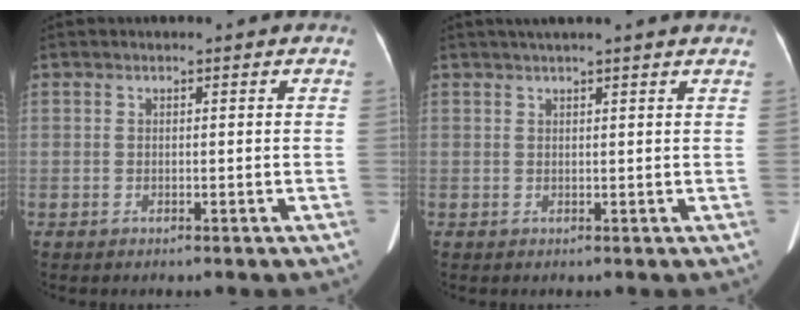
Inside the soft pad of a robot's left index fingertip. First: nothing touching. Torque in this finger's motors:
{"motor_torque": [0.07, -0.01, -0.02, -0.02]}